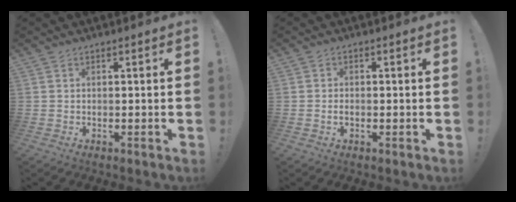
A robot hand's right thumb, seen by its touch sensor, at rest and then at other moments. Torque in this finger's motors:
{"motor_torque": [0.19, -0.01, -0.03, 0.10, 0.05]}